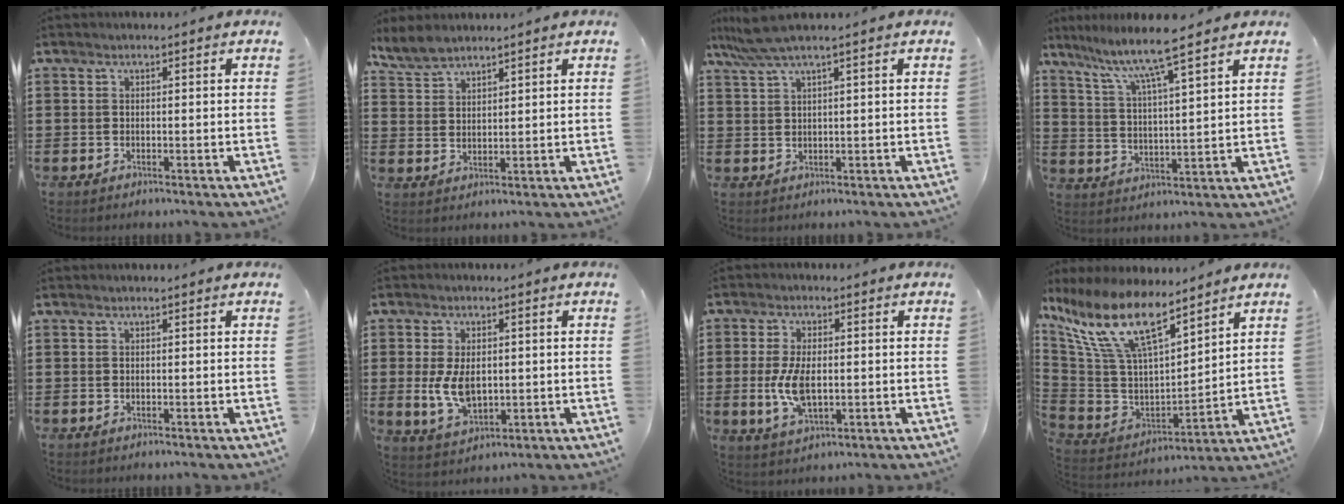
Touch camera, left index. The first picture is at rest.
{"total": 3.5, "force": [3.3, 1.0, 0.8], "torque": [-0.028, -0.002, 0.062]}
{"total": 4.0, "force": [2.5, -0.2, 3.1], "torque": [-0.072, -0.004, 0.043]}
{"total": 8.3, "force": [6.6, -0.4, 5.0], "torque": [-0.116, -0.037, 0.110]}
{"total": 0.0}
{"total": 6.6, "force": [-0.2, 4.1, 5.1], "torque": [-0.109, 0.000, -0.007]}
{"total": 6.9, "force": [-0.6, 3.4, 5.9], "torque": [-0.134, -0.002, -0.016]}
{"total": 13.9, "force": [8.6, 4.5, 9.9], "torque": [-0.236, -0.053, 0.149]}